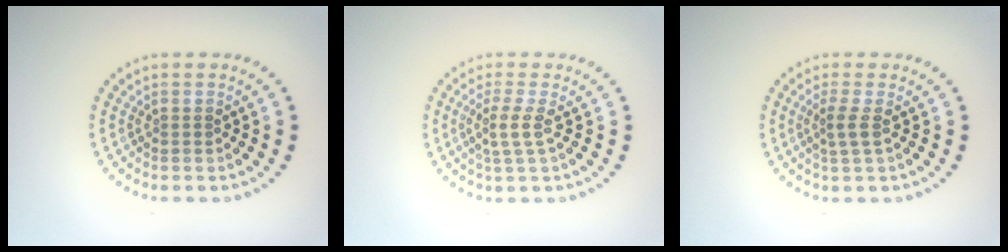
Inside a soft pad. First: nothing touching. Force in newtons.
{"total": 2.1, "press": 1.6, "slide": 1.4}
{"total": 1.7, "press": 1.3, "slide": 1.0}